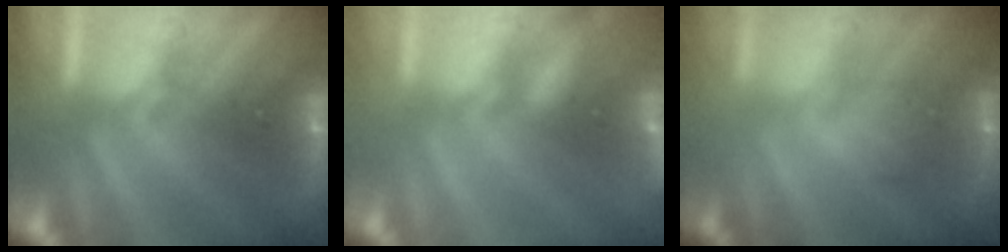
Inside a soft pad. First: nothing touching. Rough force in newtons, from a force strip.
{"total": 2.1}
{"total": 2.1}